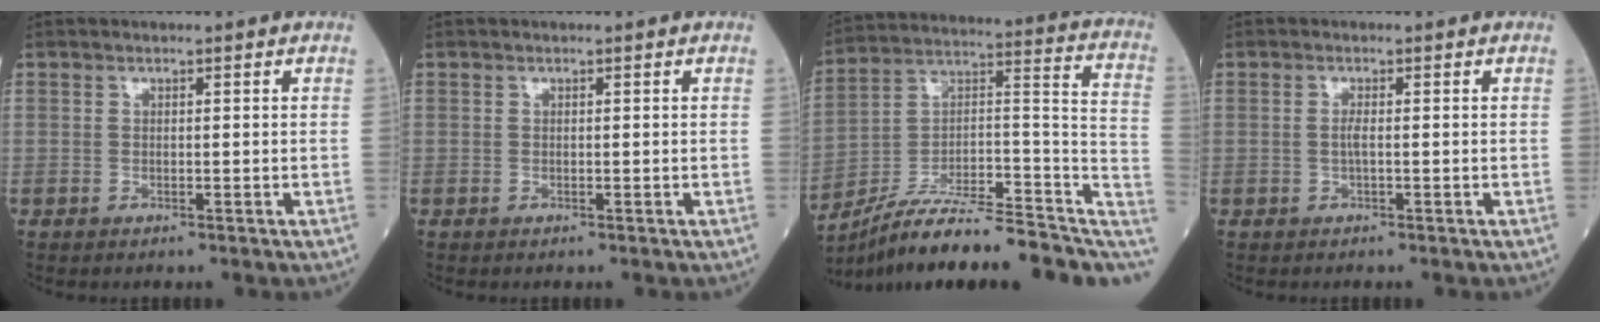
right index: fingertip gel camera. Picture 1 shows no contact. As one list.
[{"total": 0.0}, {"total": 22.3, "force": [-18.0, 4.6, 12.4], "torque": [-0.141, 0.036, -0.284]}, {"total": 1.1, "force": [-0.1, 0.1, 1.1], "torque": [-0.026, 0.000, -0.003]}]